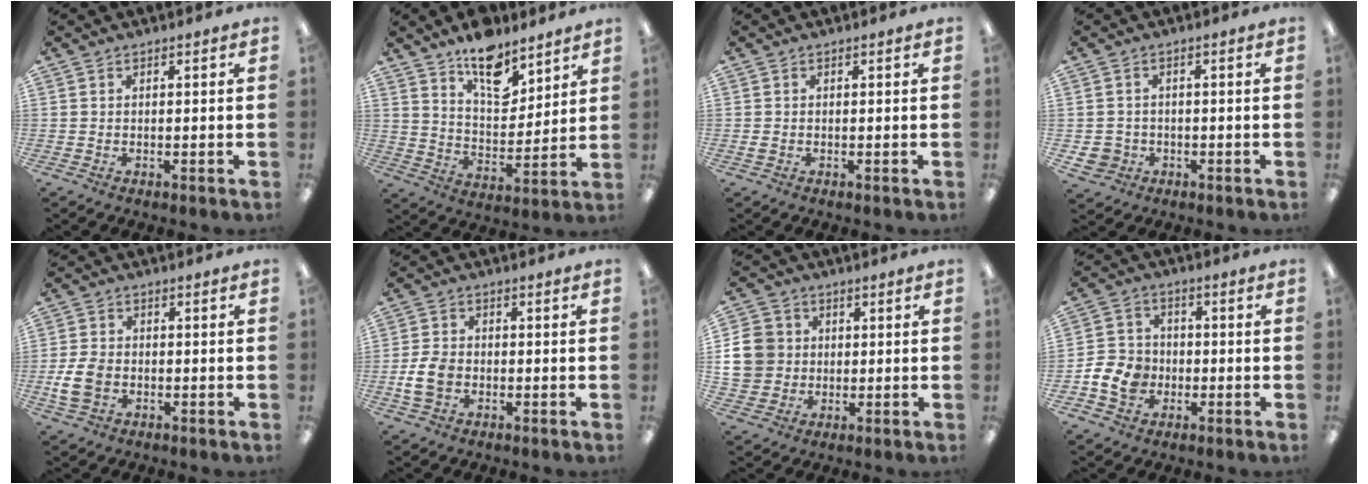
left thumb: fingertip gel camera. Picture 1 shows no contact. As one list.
[{"total": 13.1, "force": [9.6, 6.3, 6.3], "torque": [-0.087, -0.060, 0.171]}, {"total": 0.8, "force": [-0.3, 0.5, 0.6], "torque": [-0.011, -0.001, -0.005]}, {"total": 4.2, "force": [-1.8, 3.6, 1.1], "torque": [-0.031, 0.003, -0.032]}, {"total": 6.8, "force": [-1.9, 4.9, 4.4], "torque": [-0.087, 0.002, -0.034]}, {"total": 6.7, "force": [-1.8, 4.8, 4.3], "torque": [-0.088, 0.007, -0.031]}, {"total": 10.5, "force": [0.9, 9.8, 3.7], "torque": [-0.093, 0.009, 0.022]}, {"total": 8.4, "force": [-2.7, 7.1, 3.6], "torque": [-0.076, 0.020, -0.045]}]